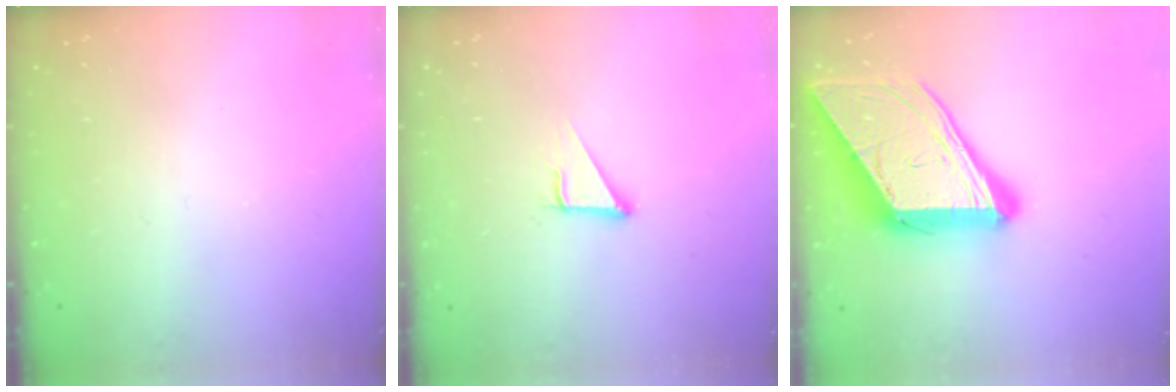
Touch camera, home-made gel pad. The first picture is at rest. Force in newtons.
{"total": 2.9, "press": 2.9, "slide": 0.1}
{"total": 19.0, "press": 18.8, "slide": 2.1}